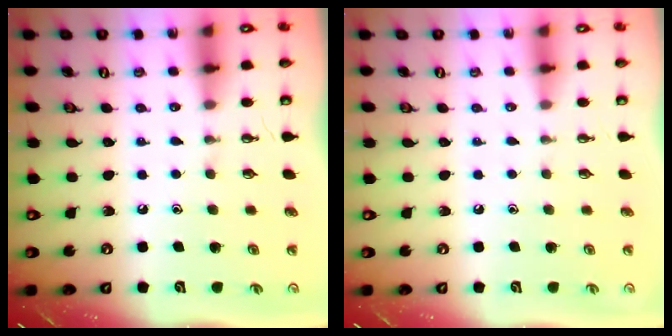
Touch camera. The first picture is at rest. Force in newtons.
{"total": 0.0}